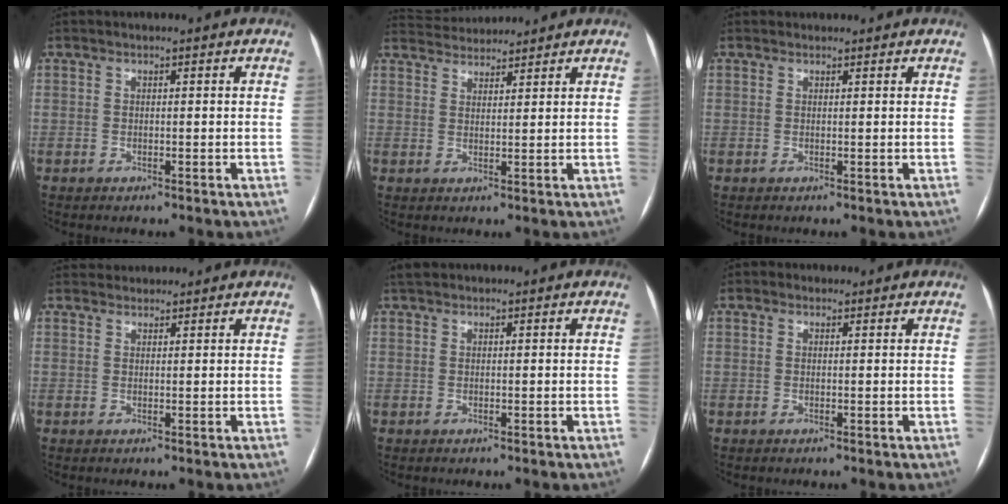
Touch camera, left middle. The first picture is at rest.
{"total": 5.9, "force": [5.8, 0.5, 0.6], "torque": [-0.018, 0.029, 0.096]}
{"total": 0.7, "force": [0.7, 0.3, -0.1], "torque": [-0.003, 0.011, 0.012]}
{"total": 2.3, "force": [2.3, 0.5, -0.3], "torque": [0.002, 0.025, 0.040]}
{"total": 1.4, "force": [1.2, 0.5, 0.5], "torque": [-0.014, 0.021, 0.023]}
{"total": 0.9, "force": [0.6, 0.7, 0.1], "torque": [-0.001, 0.007, 0.005]}